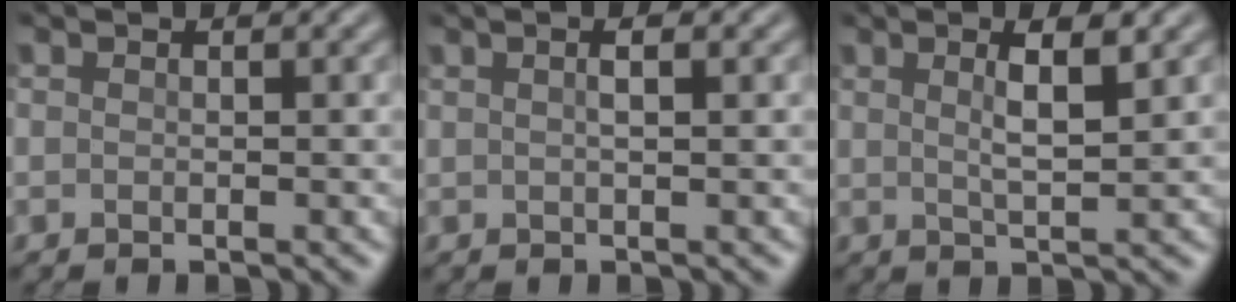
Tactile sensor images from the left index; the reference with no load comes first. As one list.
[{"total": 2.1, "force": [0.9, 0.7, 1.8], "torque": [-0.016, 0.001, -0.002]}, {"total": 3.5, "force": [1.4, 0.8, 3.2], "torque": [-0.053, 0.000, 0.022]}]